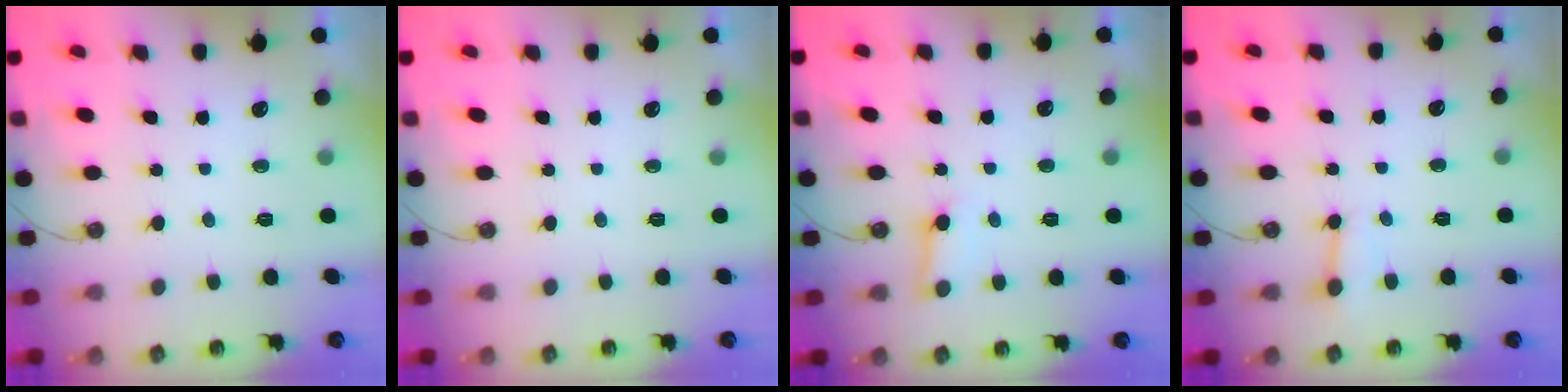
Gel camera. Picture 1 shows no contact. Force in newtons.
{"total": 0.0}
{"total": 4.7, "press": 4.7, "slide": 0.4}
{"total": 3.9, "press": 3.9, "slide": 0.3}